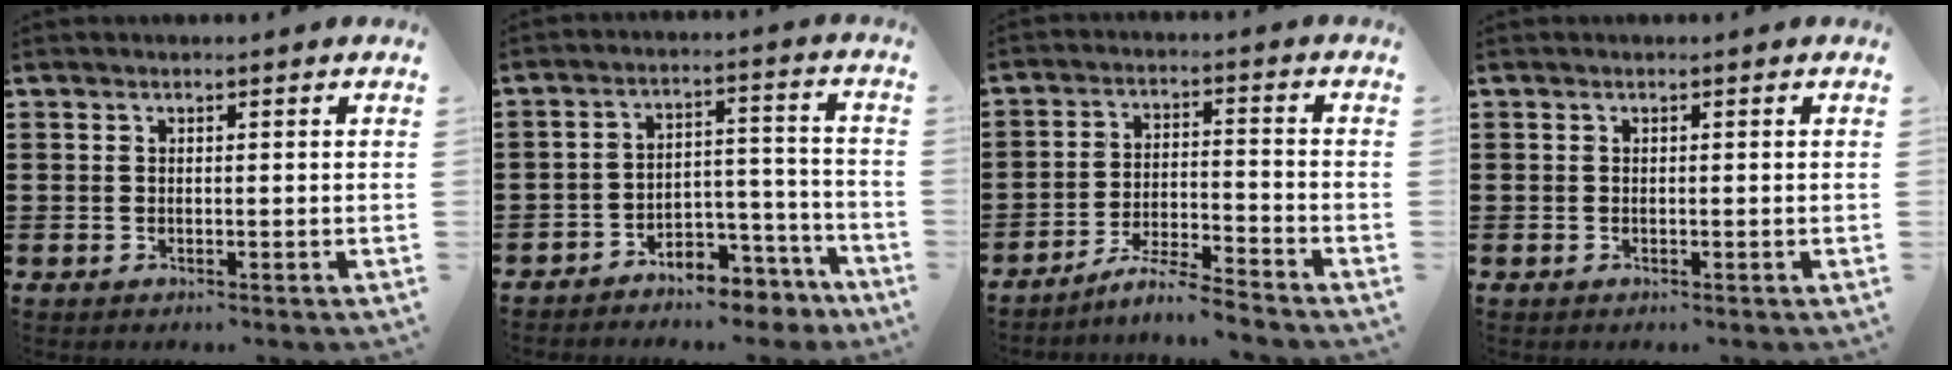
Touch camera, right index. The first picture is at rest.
{"total": 5.1, "force": [-4.7, 1.8, 0.9], "torque": [-0.017, 0.011, -0.092]}
{"total": 5.6, "force": [-5.4, -0.5, 1.6], "torque": [-0.035, -0.008, -0.106]}
{"total": 0.0}